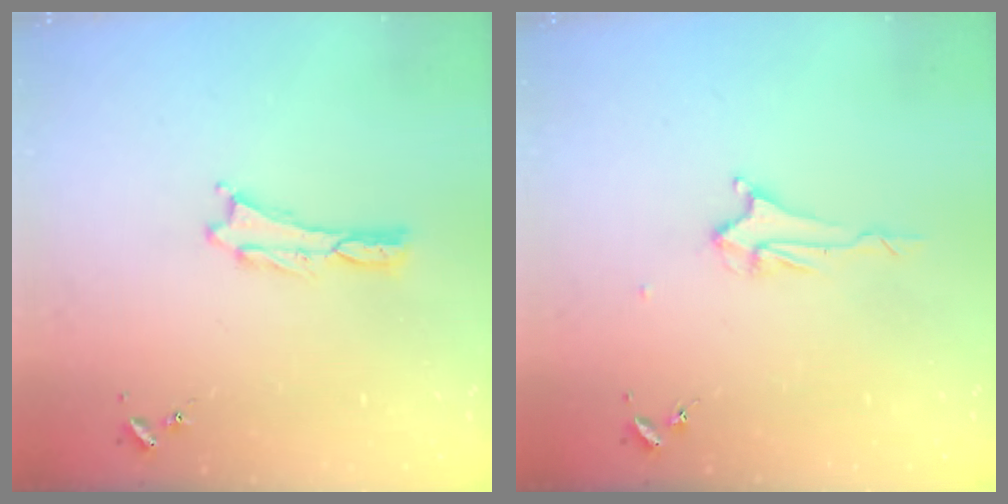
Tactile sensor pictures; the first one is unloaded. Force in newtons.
{"total": 2.2, "press": 2.2, "slide": 0.3}